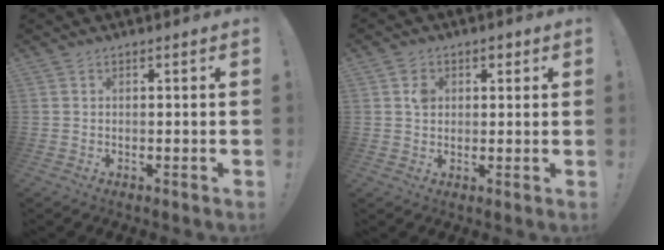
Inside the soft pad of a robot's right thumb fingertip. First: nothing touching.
{"total": 4.1, "force": [1.4, 3.6, 1.4], "torque": [-0.004, -0.002, 0.018]}